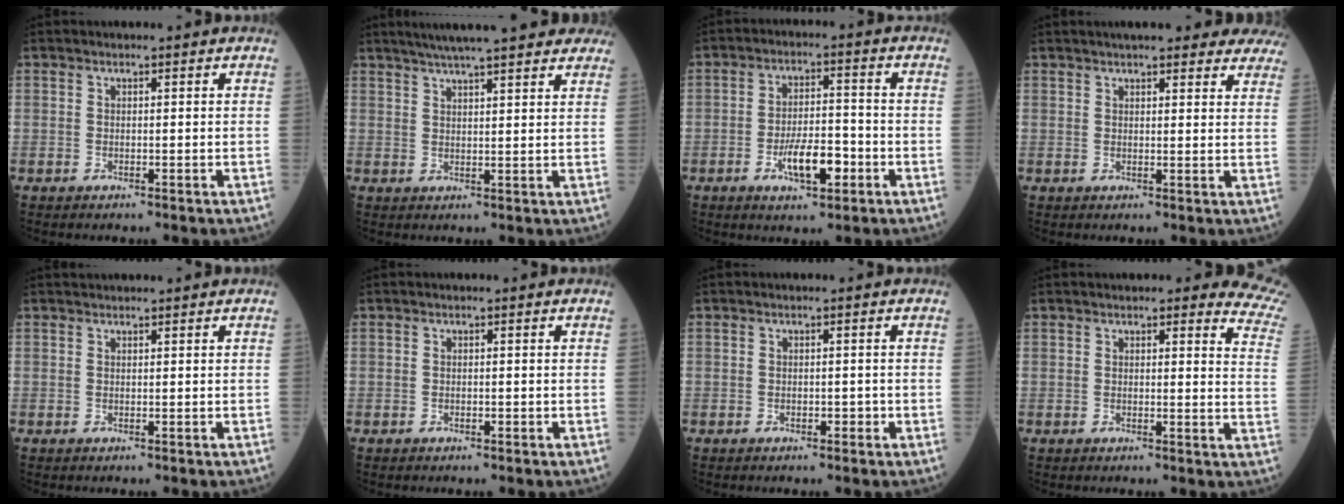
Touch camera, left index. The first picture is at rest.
{"total": 18.3, "force": [15.7, 2.4, 9.2], "torque": [-0.134, 0.039, 0.203]}
{"total": 7.5, "force": [-3.2, 2.5, 6.4], "torque": [-0.119, 0.003, -0.052]}
{"total": 18.5, "force": [16.6, 3.6, 7.2], "torque": [-0.073, 0.005, 0.186]}
{"total": 1.2, "force": [1.1, -0.1, 0.2], "torque": [-0.003, 0.018, 0.024]}
{"total": 0.5, "force": [-0.3, 0.2, 0.4], "torque": [-0.009, 0.000, -0.004]}
{"total": 1.1, "force": [-0.6, 0.6, 0.7], "torque": [-0.009, 0.003, -0.008]}
{"total": 9.8, "force": [8.5, 2.2, 4.3], "torque": [-0.021, -0.035, 0.053]}